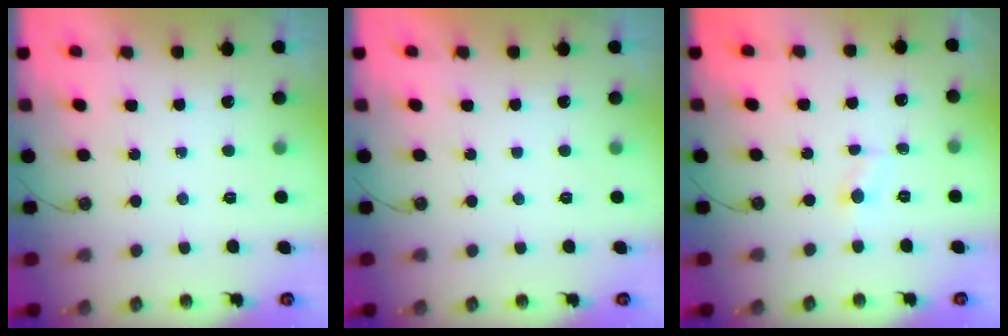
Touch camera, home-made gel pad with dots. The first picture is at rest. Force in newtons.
{"total": 0.0}
{"total": 1.8, "press": 1.8, "slide": 0.2}